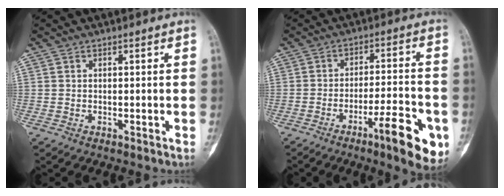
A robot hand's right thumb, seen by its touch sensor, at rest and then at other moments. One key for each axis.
{"total": 12.9, "fx": -6.1, "fy": 3.0, "fz": 11.0, "tx": -0.138, "ty": 0.025, "tz": -0.087}